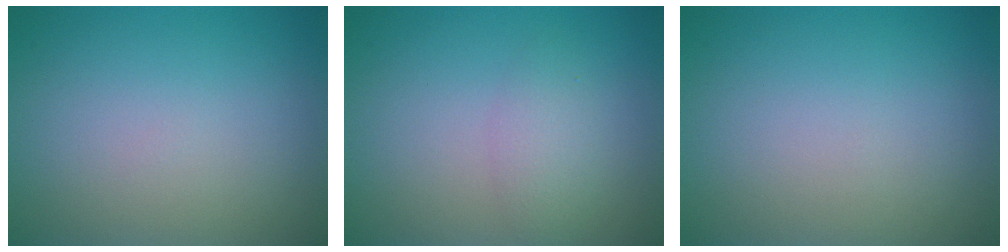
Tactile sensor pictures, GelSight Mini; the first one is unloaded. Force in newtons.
{"total": 2.0, "press": 2.0, "slide": 0.1}
{"total": 0.0}